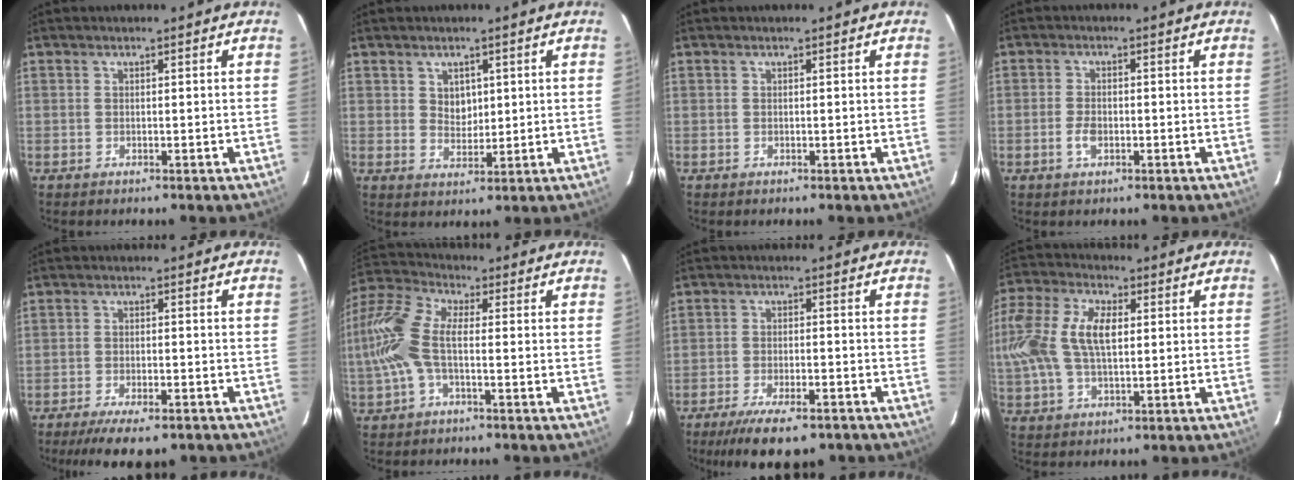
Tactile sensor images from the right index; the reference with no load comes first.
{"total": 3.5, "force": [1.3, 2.8, 1.7], "torque": [-0.023, 0.003, 0.026]}
{"total": 0.0}
{"total": 3.1, "force": [-1.1, 1.8, 2.3], "torque": [-0.049, 0.000, -0.021]}
{"total": 10.1, "force": [-7.8, 3.0, 5.8], "torque": [-0.128, -0.025, -0.120]}
{"total": 12.1, "force": [-1.4, 5.2, 10.9], "torque": [-0.241, 0.013, -0.035]}
{"total": 12.5, "force": [-9.3, 3.9, 7.4], "torque": [-0.157, -0.028, -0.144]}
{"total": 16.7, "force": [2.0, 8.9, 14.0], "torque": [-0.298, 0.019, 0.032]}